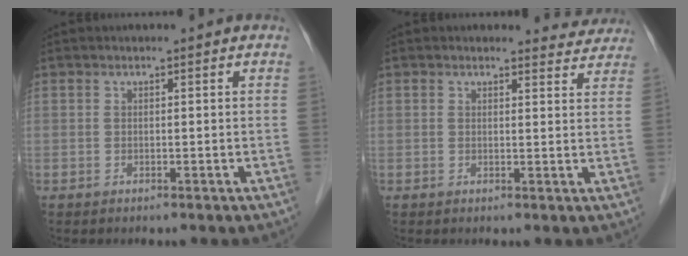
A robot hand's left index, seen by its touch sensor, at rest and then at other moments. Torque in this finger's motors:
{"motor_torque": [0.73, -0.64, 0.00, -0.02]}